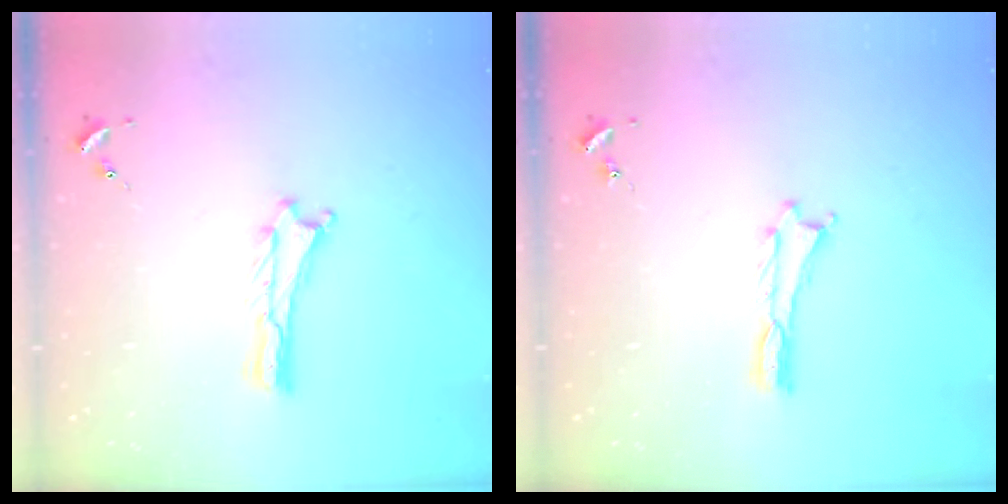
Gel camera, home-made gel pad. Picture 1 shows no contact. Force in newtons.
{"total": 0.0}